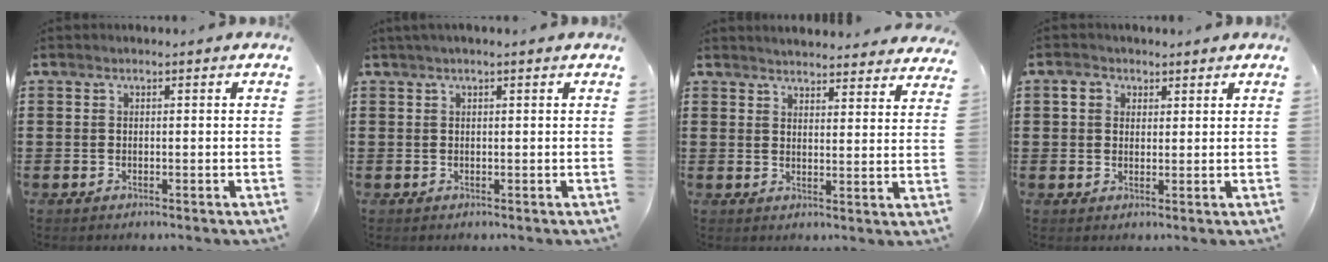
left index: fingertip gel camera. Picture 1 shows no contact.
{"total": 0.7, "force": [0.4, 0.0, 0.6], "torque": [-0.012, -0.001, 0.008]}
{"total": 3.7, "force": [3.7, -0.3, 0.0], "torque": [-0.005, -0.024, 0.065]}
{"total": 2.9, "force": [1.5, 2.3, 1.0], "torque": [-0.015, 0.002, 0.023]}